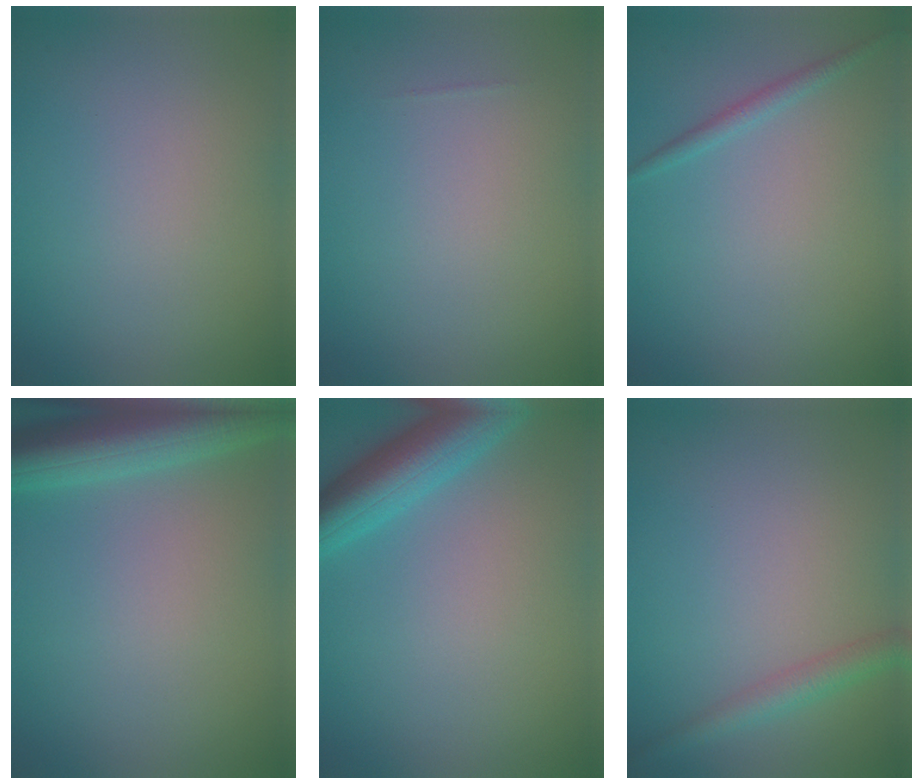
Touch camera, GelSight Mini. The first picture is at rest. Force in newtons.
{"total": 0.0}
{"total": 1.1, "press": 1.1, "slide": 0.1}
{"total": 6.6, "press": 6.6, "slide": 0.3}
{"total": 5.5, "press": 5.5, "slide": 0.3}
{"total": 2.4, "press": 2.4, "slide": 0.1}